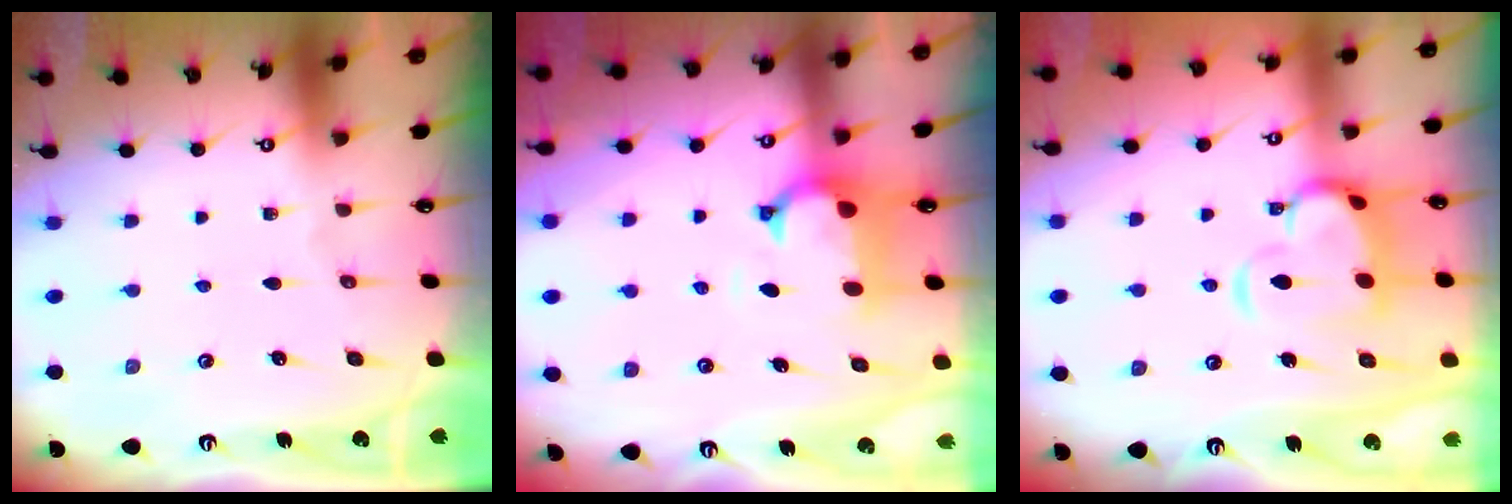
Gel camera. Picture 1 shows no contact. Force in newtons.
{"total": 1.9, "press": 1.5, "slide": 1.1}
{"total": 6.9, "press": 6.7, "slide": 1.6}